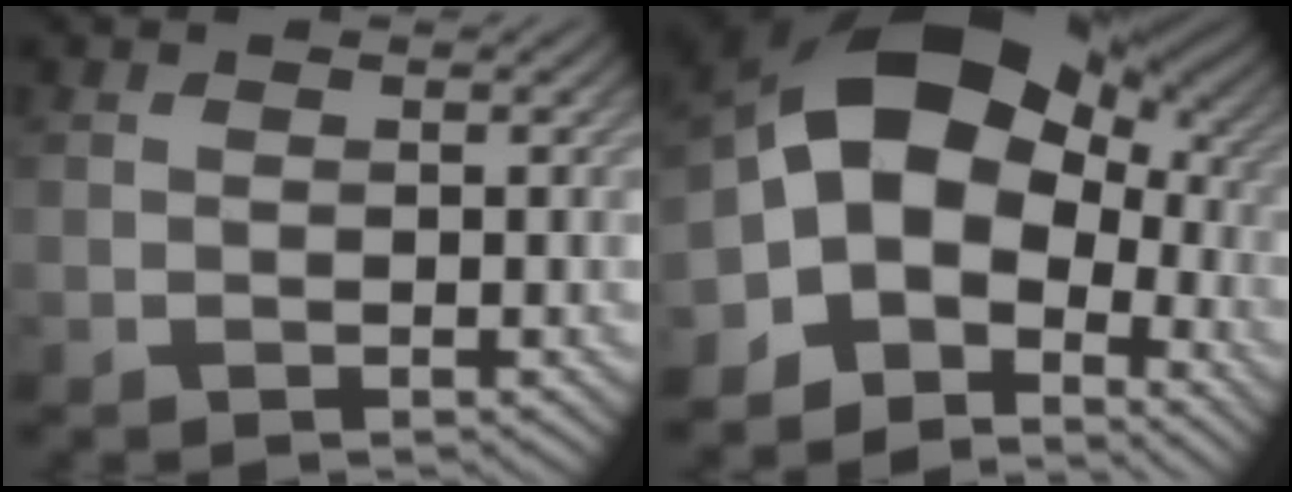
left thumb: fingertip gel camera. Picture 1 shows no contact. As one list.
[{"total": 12.5, "force": [-1.2, 8.9, 8.7], "torque": [-0.159, 0.007, -0.044]}]